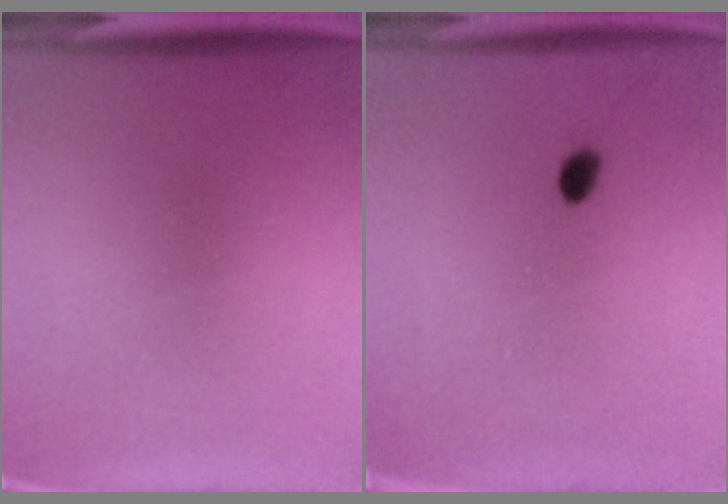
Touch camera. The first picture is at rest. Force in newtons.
{"total": 1.5}